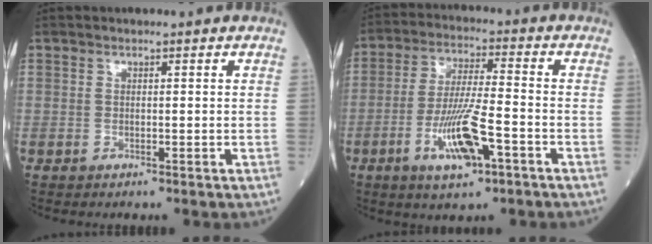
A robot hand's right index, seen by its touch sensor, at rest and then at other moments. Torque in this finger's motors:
{"motor_torque": [0.47, -0.17, 0.28, 0.16]}